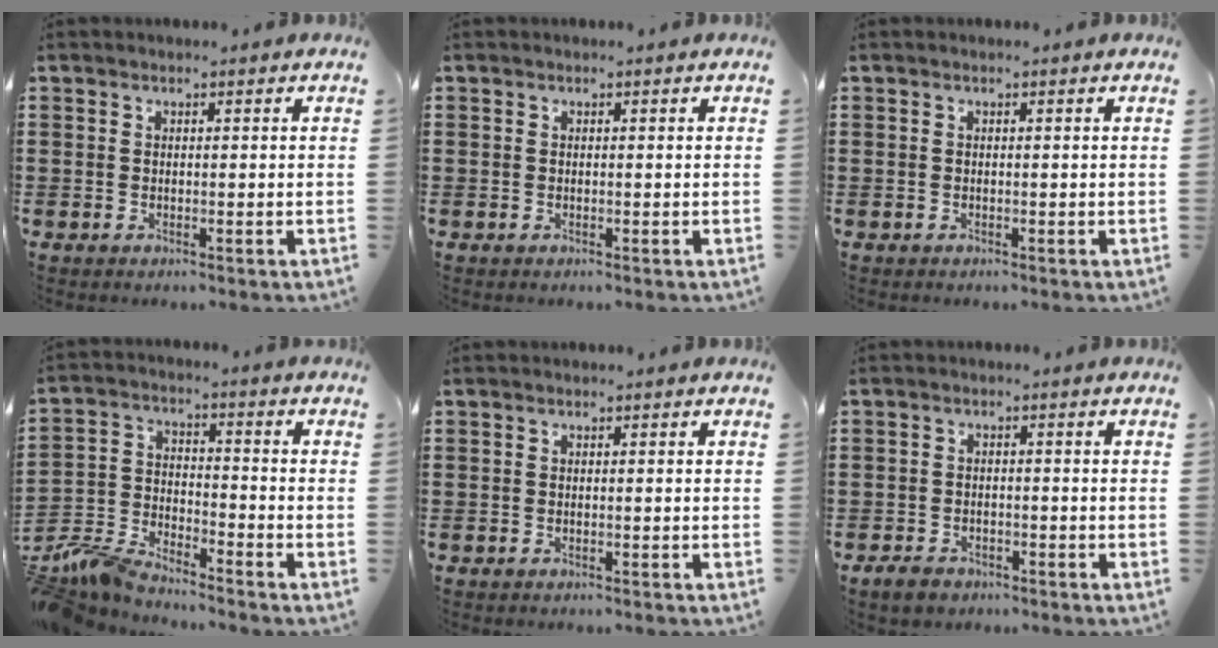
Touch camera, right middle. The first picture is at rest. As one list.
[{"total": 0.0}, {"total": 0.0}, {"total": 7.2, "force": [-7.0, 0.8, 1.4], "torque": [-0.051, 0.001, -0.147]}, {"total": 0.0}, {"total": 2.3, "force": [-1.9, 1.1, 0.7], "torque": [-0.026, -0.001, -0.040]}]